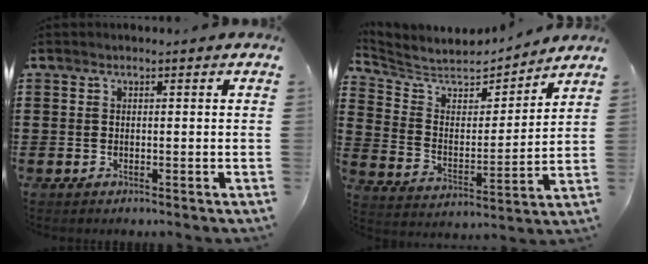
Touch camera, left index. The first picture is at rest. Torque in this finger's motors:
{"motor_torque": [-0.34, 0.41, 0.20, 0.07]}